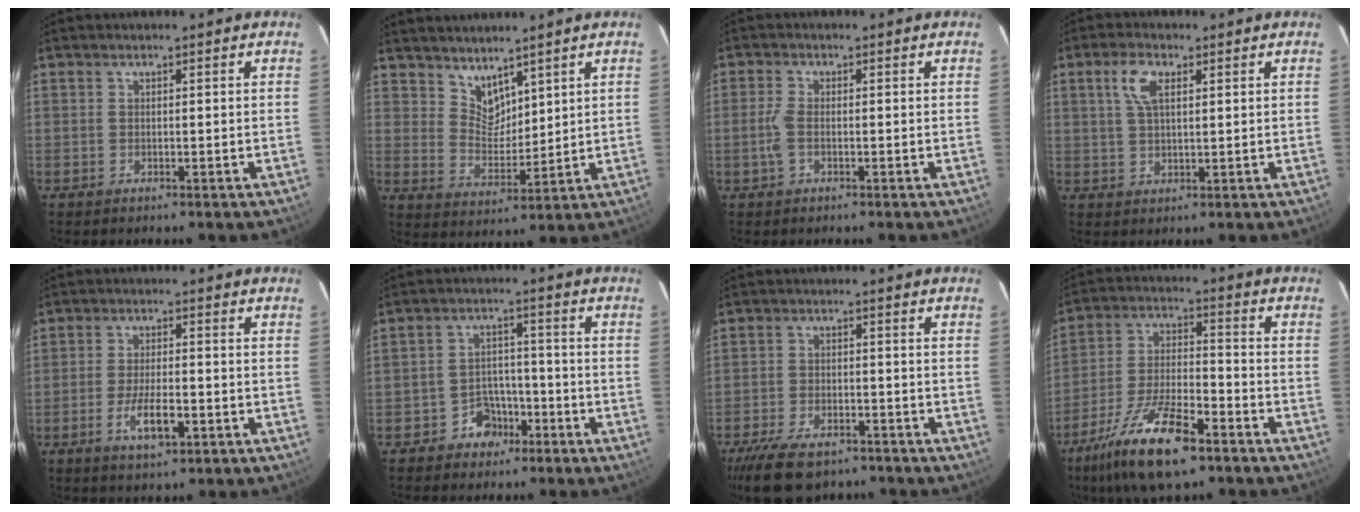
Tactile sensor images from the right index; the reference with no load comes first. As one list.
[{"total": 6.0, "force": [4.9, 3.0, 1.7], "torque": [-0.020, -0.002, 0.098]}, {"total": 2.9, "force": [-0.8, 1.4, 2.5], "torque": [-0.060, 0.002, -0.017]}, {"total": 5.1, "force": [2.0, 2.3, 4.1], "torque": [-0.081, 0.011, 0.039]}, {"total": 6.8, "force": [-2.9, 2.1, 5.8], "torque": [-0.119, -0.009, -0.049]}, {"total": 6.1, "force": [-4.0, 4.4, 1.6], "torque": [-0.040, 0.020, -0.056]}, {"total": 12.5, "force": [-9.5, 5.3, 6.1], "torque": [-0.148, -0.020, -0.159]}, {"total": 16.2, "force": [-10.6, 5.1, 11.1], "torque": [-0.230, -0.024, -0.195]}]